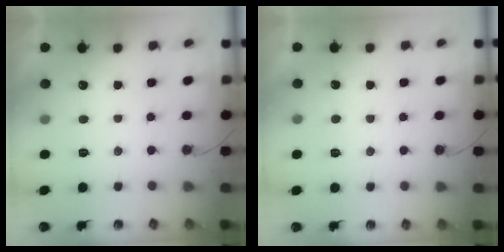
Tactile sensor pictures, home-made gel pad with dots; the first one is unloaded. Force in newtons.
{"total": 3.6, "press": 3.6, "slide": 0.5}